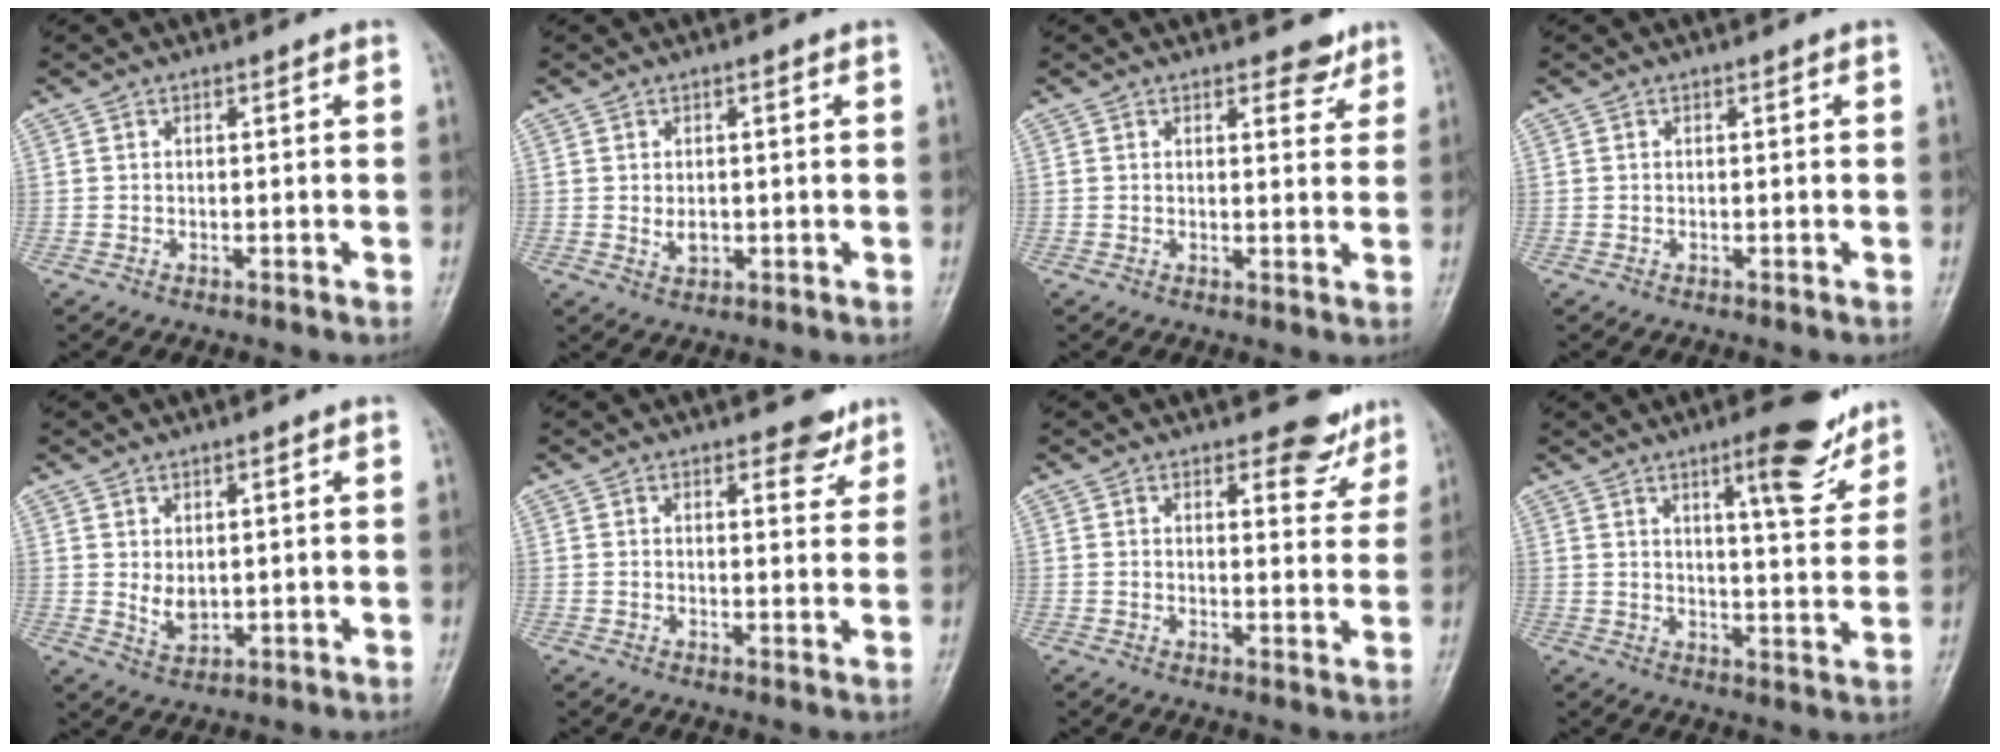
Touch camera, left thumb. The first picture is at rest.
{"total": 2.7, "force": [0.1, 1.8, 2.0], "torque": [-0.025, -0.006, 0.007]}
{"total": 3.3, "force": [2.5, 1.6, 1.4], "torque": [0.001, -0.016, 0.032]}
{"total": 0.0}
{"total": 4.3, "force": [1.2, 2.4, 3.3], "torque": [-0.050, -0.017, 0.030]}
{"total": 4.2, "force": [3.1, 1.9, 2.1], "torque": [-0.004, -0.020, 0.040]}
{"total": 6.7, "force": [5.1, 3.2, 3.0], "torque": [-0.005, -0.036, 0.056]}
{"total": 9.7, "force": [6.4, 2.9, 6.8], "torque": [-0.061, -0.039, 0.084]}